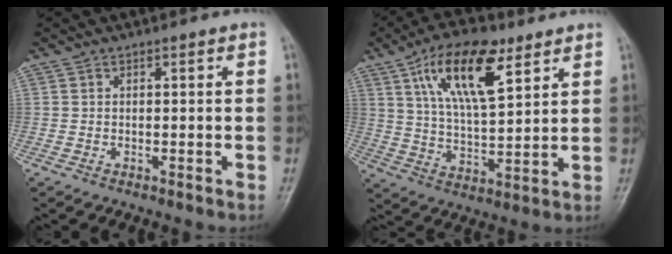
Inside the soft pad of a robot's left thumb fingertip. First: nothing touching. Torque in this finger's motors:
{"motor_torque": [1.08, 0.87, 1.37, -1.40, 0.34]}